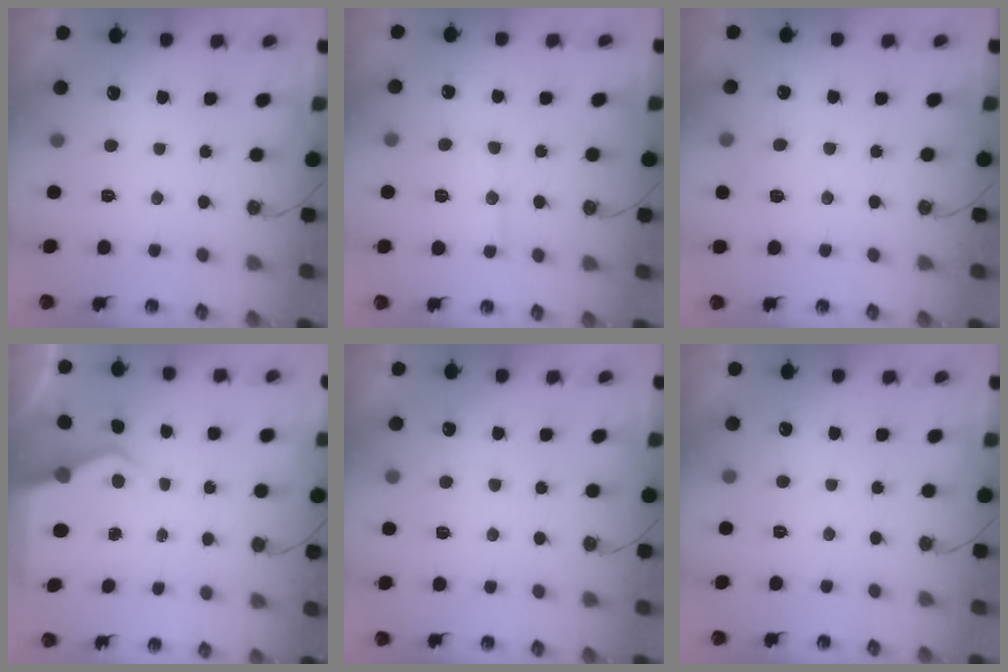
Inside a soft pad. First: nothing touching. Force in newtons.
{"total": 12.2, "press": 12.1, "slide": 1.1}
{"total": 3.7, "press": 3.7, "slide": 0.5}
{"total": 4.8, "press": 4.8, "slide": 0.7}
{"total": 4.7, "press": 4.6, "slide": 0.5}
{"total": 0.0}